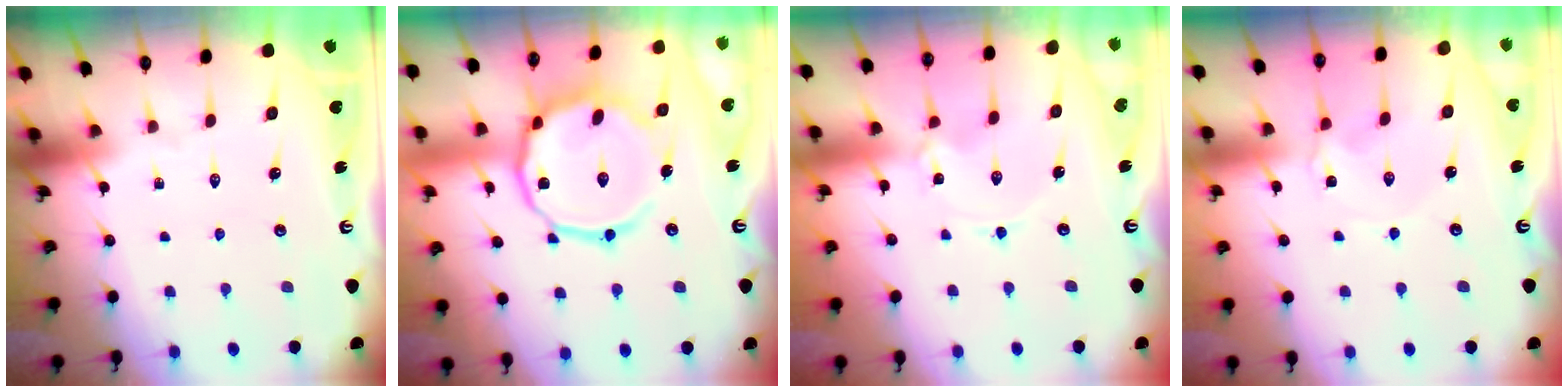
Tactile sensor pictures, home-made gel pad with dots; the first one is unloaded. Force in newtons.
{"total": 17.1, "press": 17.1, "slide": 1.2}
{"total": 1.4, "press": 1.4, "slide": 0.1}
{"total": 1.2, "press": 1.1, "slide": 0.3}